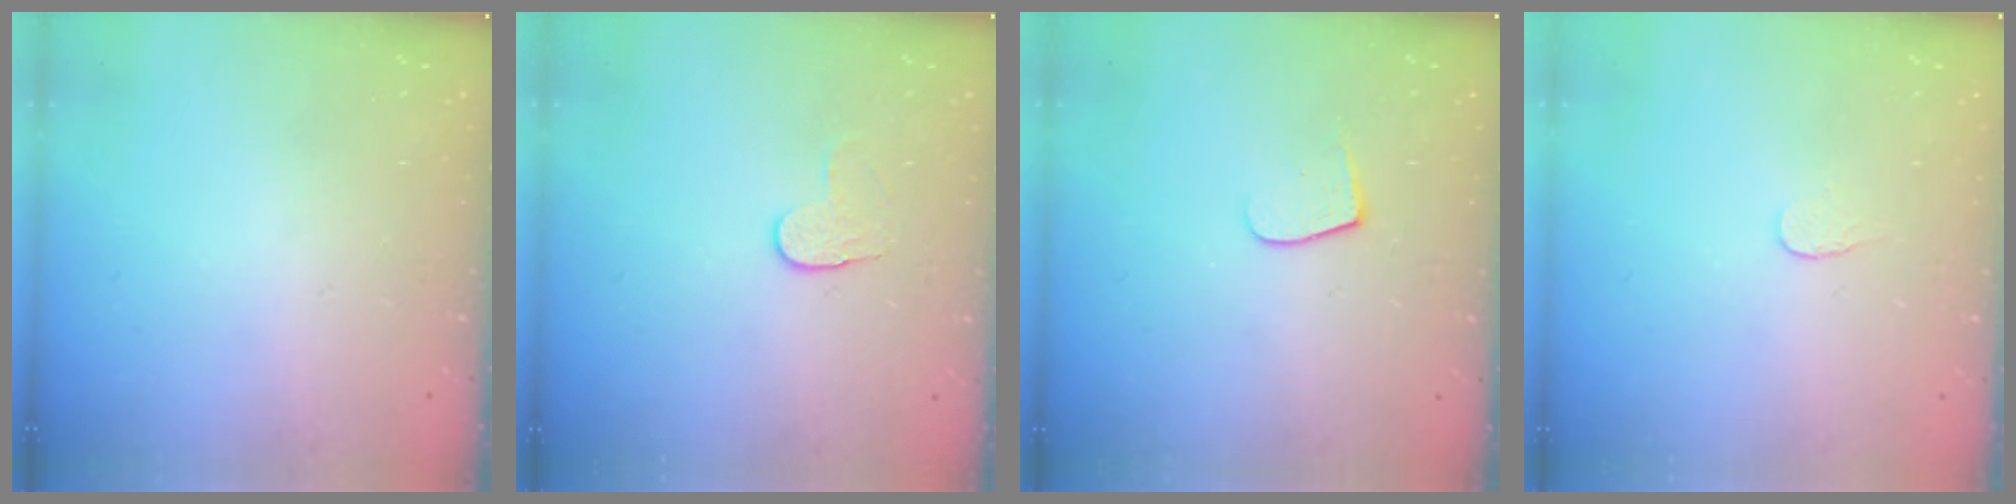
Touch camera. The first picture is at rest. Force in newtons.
{"total": 4.0, "press": 4.0, "slide": 0.5}
{"total": 5.8, "press": 5.8, "slide": 0.7}
{"total": 3.3, "press": 3.3, "slide": 0.4}